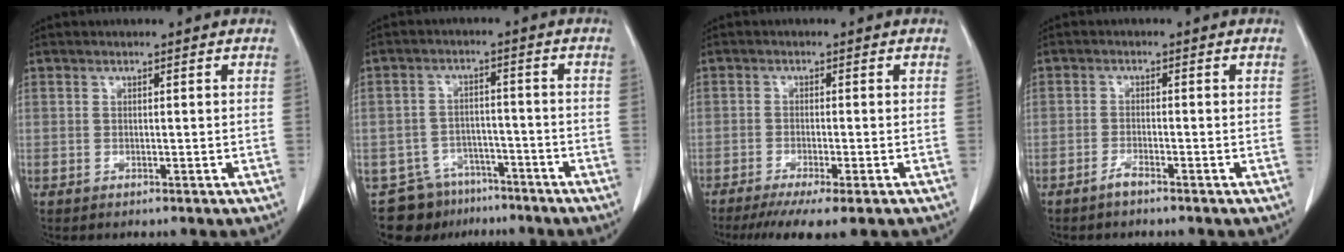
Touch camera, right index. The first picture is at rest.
{"total": 8.7, "force": [-6.7, 5.5, 0.8], "torque": [-0.009, 0.019, -0.100]}
{"total": 8.1, "force": [-6.1, 0.6, 5.4], "torque": [-0.073, -0.018, -0.093]}
{"total": 1.6, "force": [-1.4, 0.0, 0.9], "torque": [-0.020, -0.001, -0.028]}